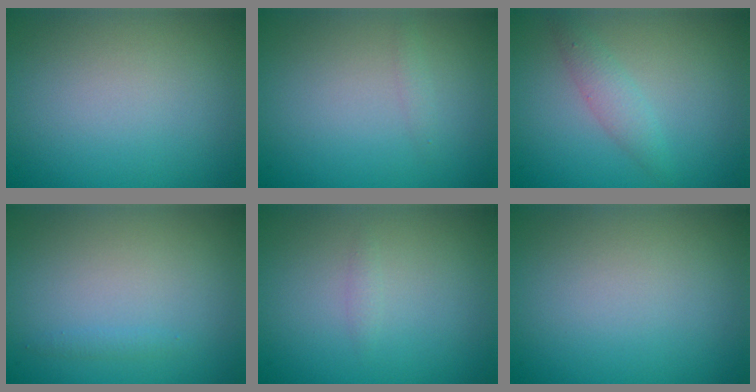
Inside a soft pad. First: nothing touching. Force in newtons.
{"total": 0.6, "press": 0.6, "slide": 0.0}
{"total": 1.8, "press": 1.8, "slide": 0.0}
{"total": 0.5, "press": 0.5, "slide": 0.0}
{"total": 0.6, "press": 0.6, "slide": 0.0}
{"total": 0.0}